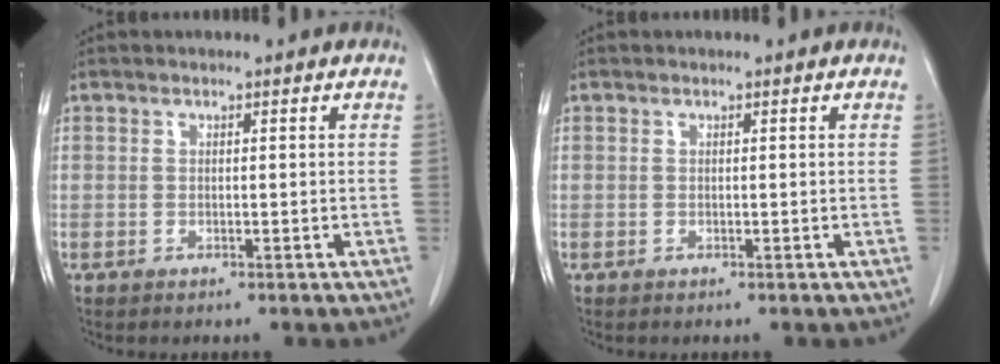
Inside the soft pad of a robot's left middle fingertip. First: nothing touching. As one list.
[{"total": 0.0}]